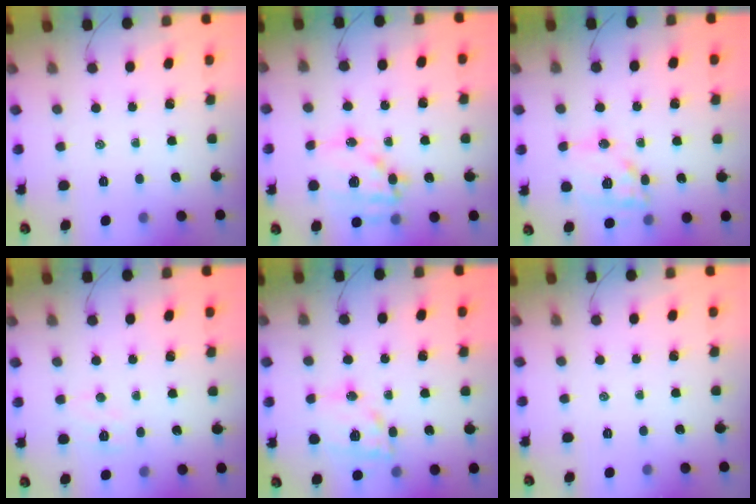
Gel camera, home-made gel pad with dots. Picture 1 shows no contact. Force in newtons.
{"total": 15.6, "press": 15.2, "slide": 3.4}
{"total": 14.1, "press": 14.0, "slide": 1.8}
{"total": 5.6, "press": 5.5, "slide": 1.1}
{"total": 15.0, "press": 14.7, "slide": 2.8}
{"total": 0.0}